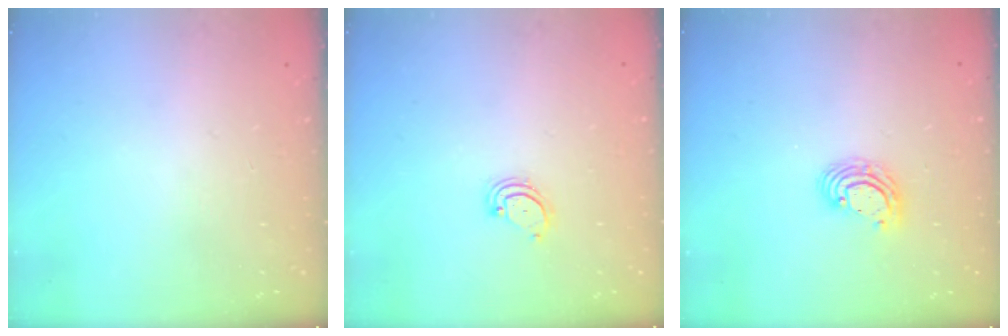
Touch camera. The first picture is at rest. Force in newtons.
{"total": 3.0, "press": 3.0, "slide": 0.4}
{"total": 6.0, "press": 6.0, "slide": 0.8}